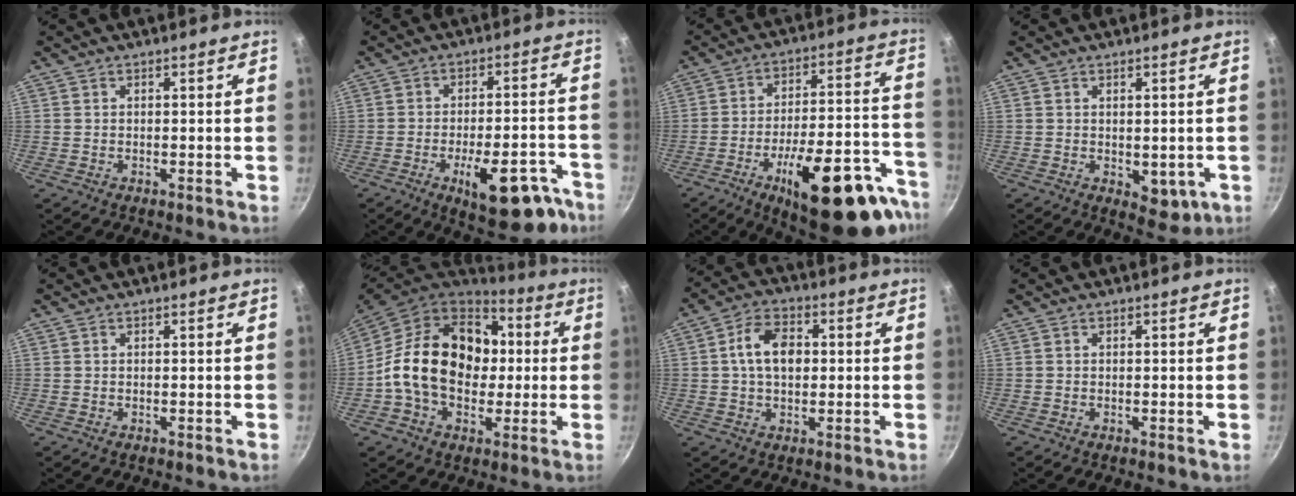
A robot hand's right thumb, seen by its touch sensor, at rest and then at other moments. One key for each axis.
{"total": 15.5, "fx": -8.0, "fy": 6.5, "fz": 11.5, "tx": -0.115, "ty": 0.041, "tz": -0.103}
{"total": 26.0, "fx": -14.9, "fy": 9.4, "fz": 19.2, "tx": -0.210, "ty": 0.074, "tz": -0.212}
{"total": 5.2, "fx": -0.9, "fy": 3.1, "fz": 4.1, "tx": -0.038, "ty": -0.004, "tz": -0.002}
{"total": 0.0}
{"total": 21.9, "fx": 0.6, "fy": 16.4, "fz": 14.4, "tx": -0.219, "ty": 0.035, "tz": 0.003}
{"total": 8.8, "fx": 0.9, "fy": 5.9, "fz": 6.5, "tx": -0.094, "ty": 0.017, "tz": 0.007}
{"total": 0.0}